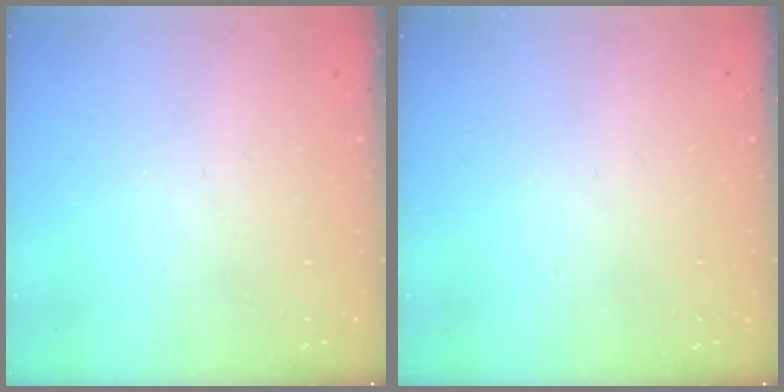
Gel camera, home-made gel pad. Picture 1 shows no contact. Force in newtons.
{"total": 0.0}